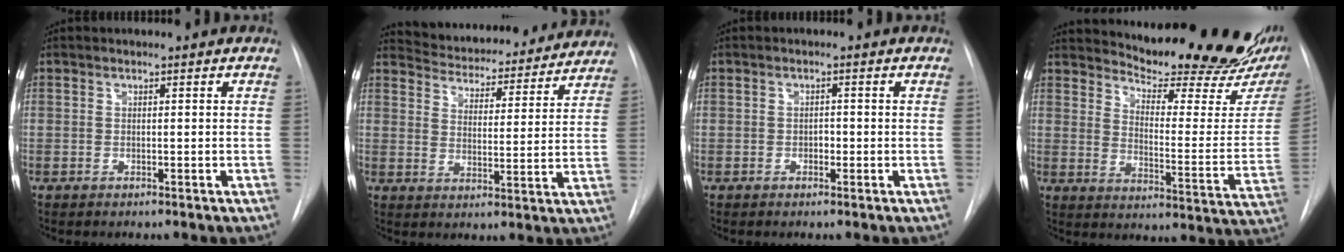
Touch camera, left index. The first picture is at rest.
{"total": 19.6, "force": [18.3, 4.8, 5.1], "torque": [-0.075, -0.014, 0.236]}
{"total": 1.7, "force": [-1.5, 0.5, 0.5], "torque": [-0.005, -0.002, -0.023]}
{"total": 22.5, "force": [19.4, 3.0, 11.0], "torque": [-0.159, -0.101, 0.241]}